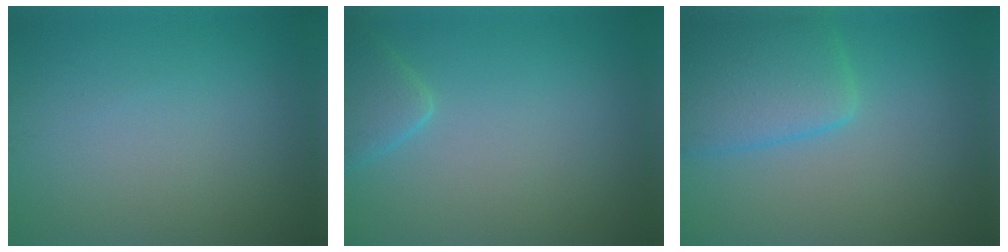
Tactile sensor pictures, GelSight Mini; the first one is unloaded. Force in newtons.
{"total": 2.6, "press": 2.6, "slide": 0.2}
{"total": 5.9, "press": 5.9, "slide": 0.5}